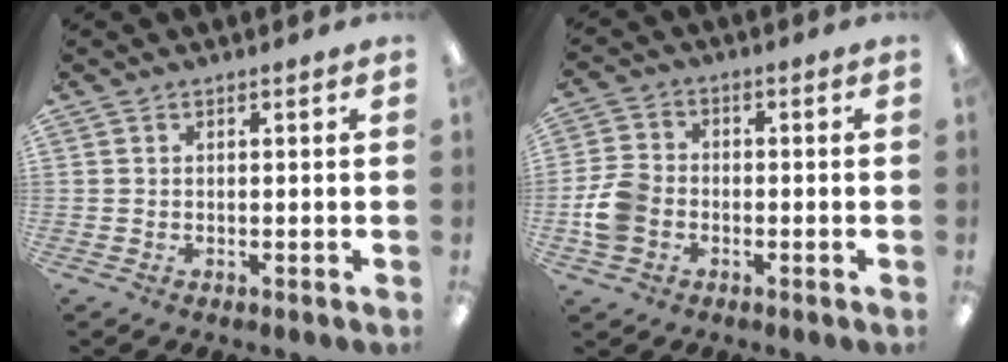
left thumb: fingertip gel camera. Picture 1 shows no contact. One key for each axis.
{"total": 8.0, "fx": -2.1, "fy": 6.2, "fz": 4.5, "tx": -0.099, "ty": 0.016, "tz": -0.037}